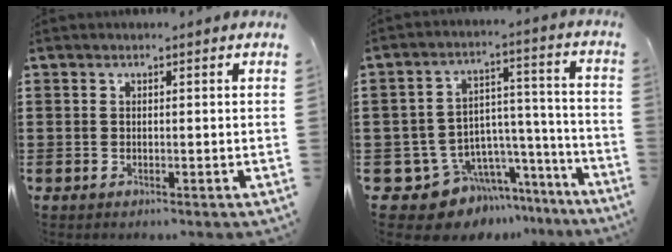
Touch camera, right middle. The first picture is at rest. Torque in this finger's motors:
{"motor_torque": [0.75, -0.68, 0.12, 0.00]}